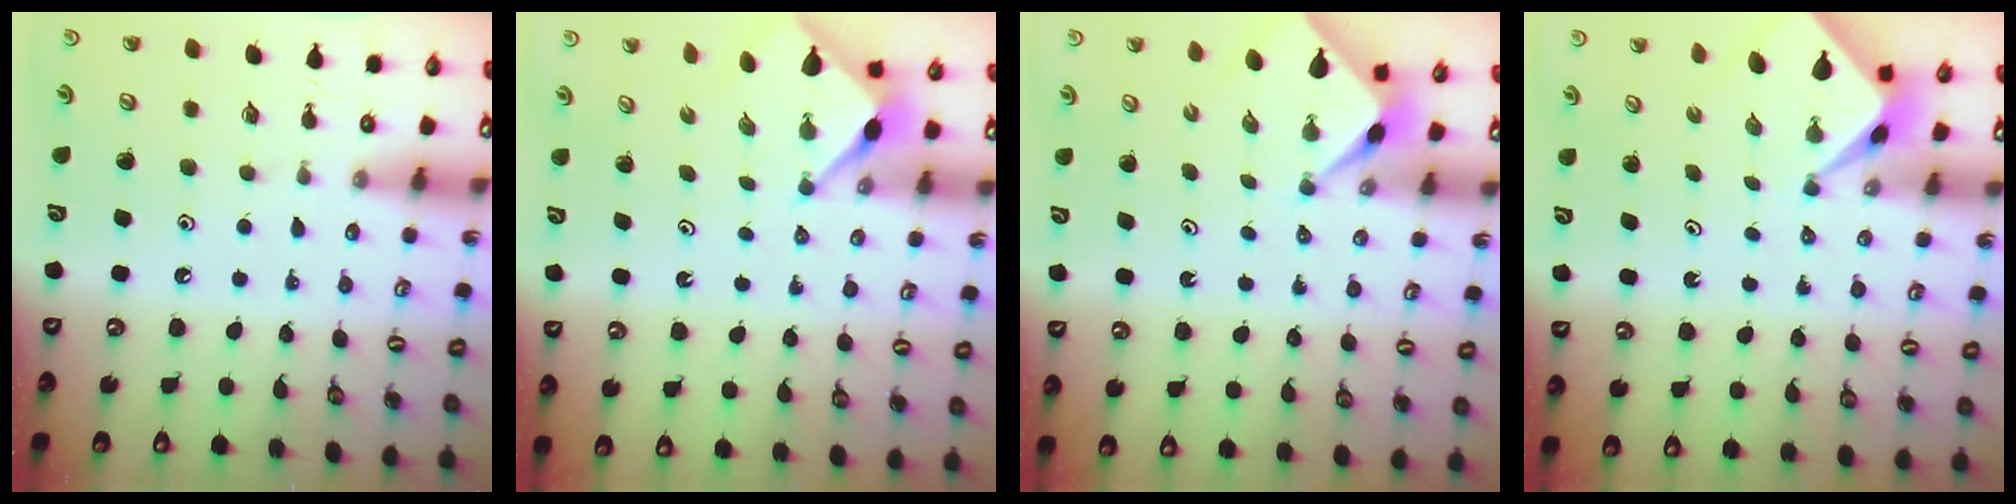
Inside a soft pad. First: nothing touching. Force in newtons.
{"total": 2.9, "press": 2.9, "slide": 0.3}
{"total": 2.3, "press": 2.3, "slide": 0.3}
{"total": 1.6, "press": 1.6, "slide": 0.3}